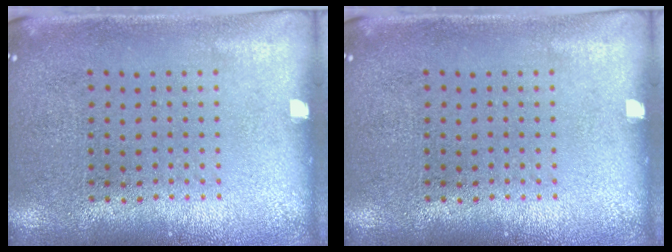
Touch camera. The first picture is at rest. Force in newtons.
{"total": 0.0}